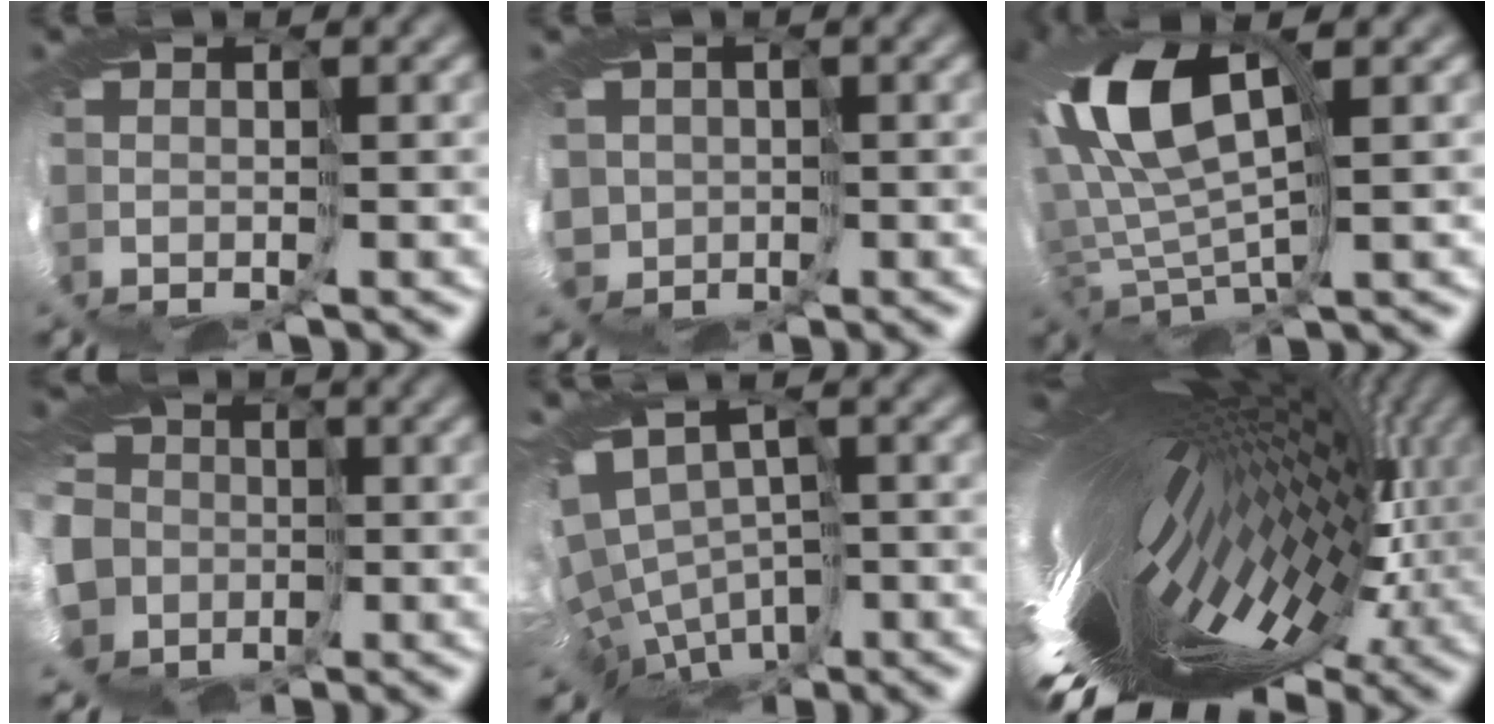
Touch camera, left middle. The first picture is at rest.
{"total": 4.9, "force": [-0.4, 4.9, 0.3], "torque": [-0.035, -0.011, -0.018]}
{"total": 8.5, "force": [2.5, 4.4, 6.8], "torque": [-0.172, 0.019, 0.041]}
{"total": 16.2, "force": [-5.9, 14.5, 4.1], "torque": [-0.146, -0.031, -0.124]}
{"total": 8.9, "force": [-3.1, 6.8, 4.7], "torque": [-0.124, -0.016, 0.002]}
{"total": 17.9, "force": [-0.2, 7.9, 16.1], "torque": [-0.262, 0.021, 0.035]}